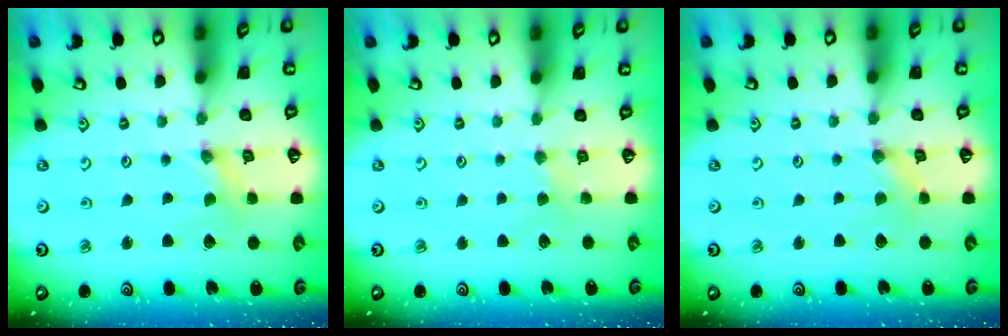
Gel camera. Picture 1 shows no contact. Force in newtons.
{"total": 1.8, "press": 1.8, "slide": 0.3}
{"total": 0.8, "press": 0.7, "slide": 0.2}